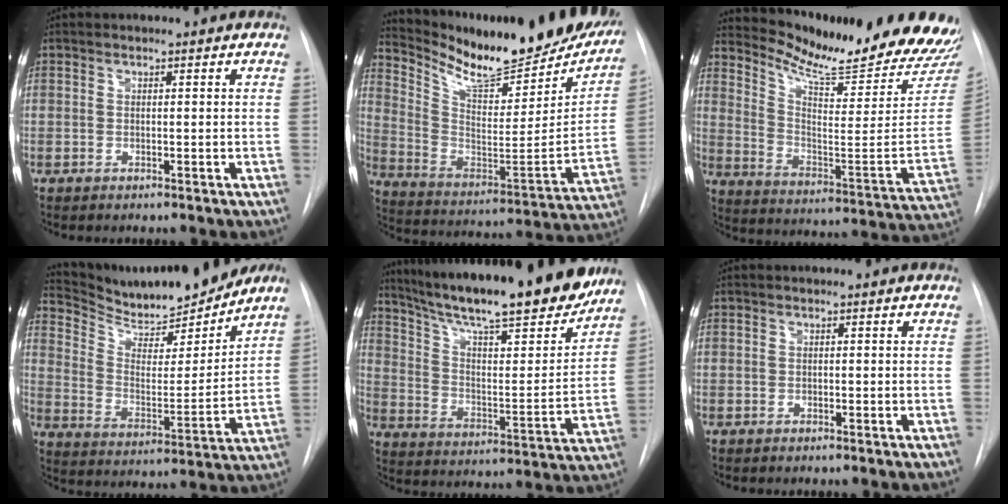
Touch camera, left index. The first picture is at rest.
{"total": 19.7, "force": [18.0, 1.3, 8.1], "torque": [-0.146, -0.043, 0.280]}
{"total": 26.0, "force": [23.7, 2.7, 10.5], "torque": [-0.166, -0.112, 0.317]}
{"total": 16.6, "force": [15.6, 2.0, 5.3], "torque": [-0.099, -0.019, 0.254]}
{"total": 26.2, "force": [22.2, 3.4, 13.4], "torque": [-0.224, -0.030, 0.322]}
{"total": 0.0}